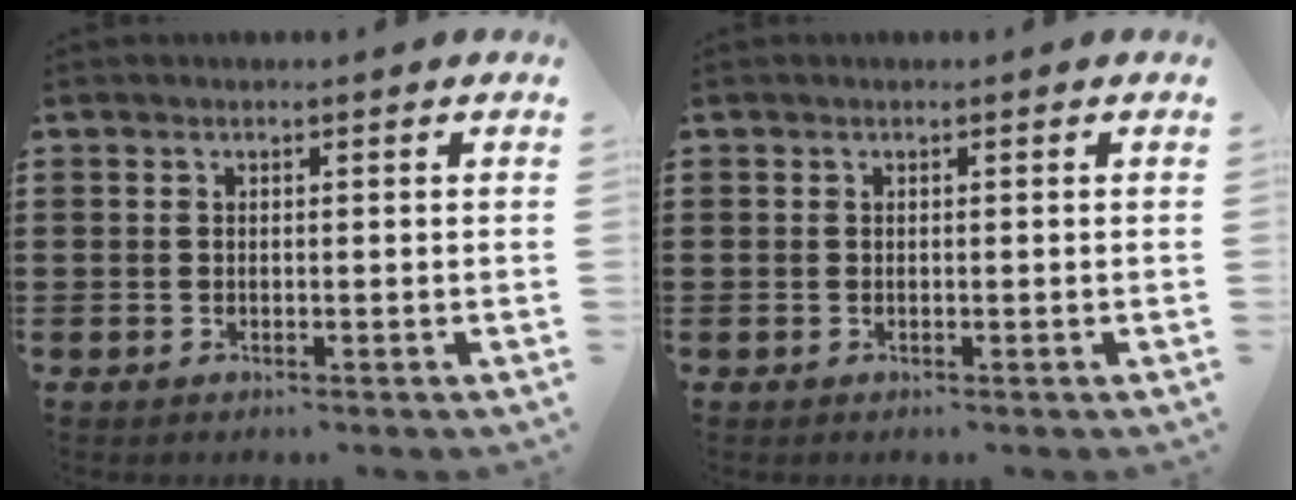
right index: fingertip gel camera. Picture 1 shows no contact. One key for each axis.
{"total": 0.0}